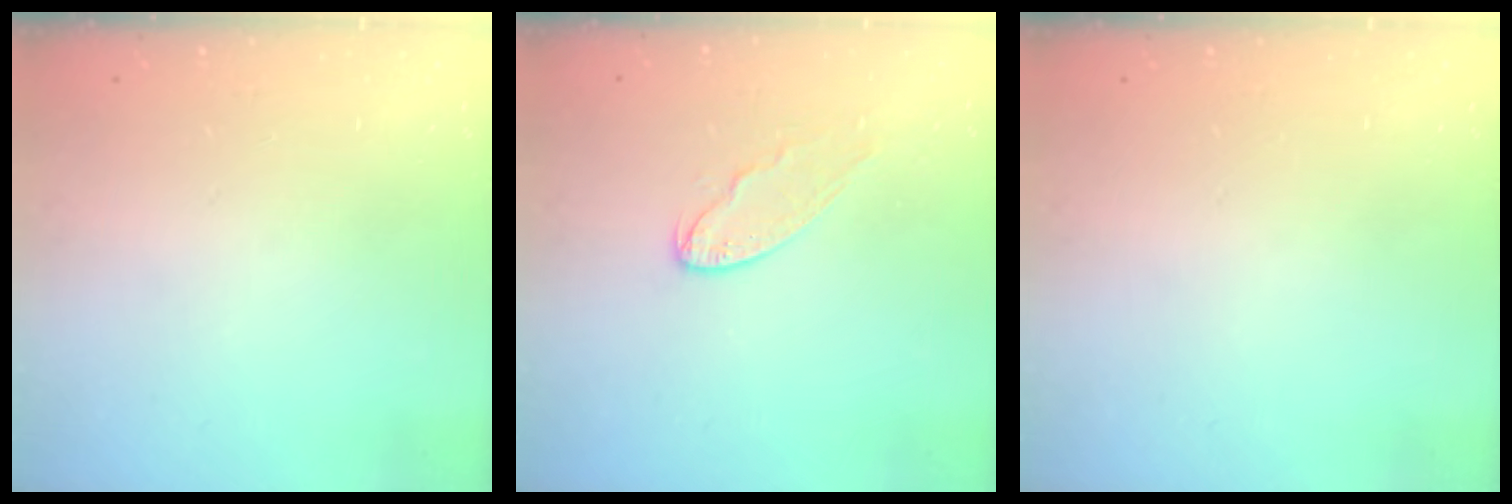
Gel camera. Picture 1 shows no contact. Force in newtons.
{"total": 7.4, "press": 7.4, "slide": 0.6}
{"total": 0.0}